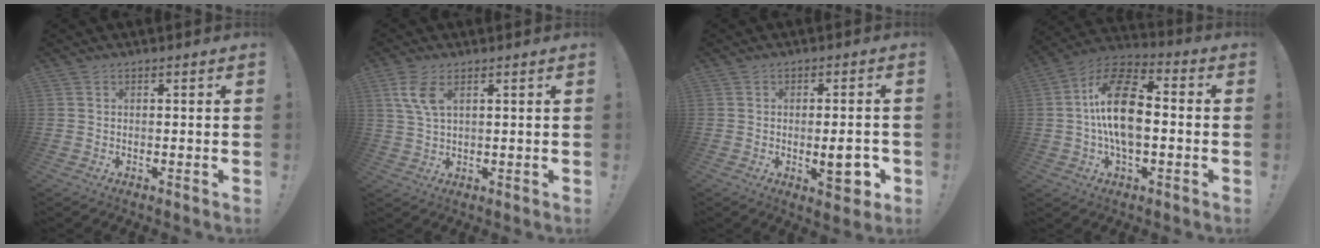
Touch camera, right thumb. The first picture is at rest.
{"total": 6.7, "force": [2.9, 3.1, 5.2], "torque": [-0.115, -0.006, 0.053]}
{"total": 8.0, "force": [-1.8, 2.7, 7.3], "torque": [-0.078, -0.004, -0.026]}
{"total": 17.2, "force": [-0.4, 9.5, 14.4], "torque": [-0.261, 0.016, -0.008]}